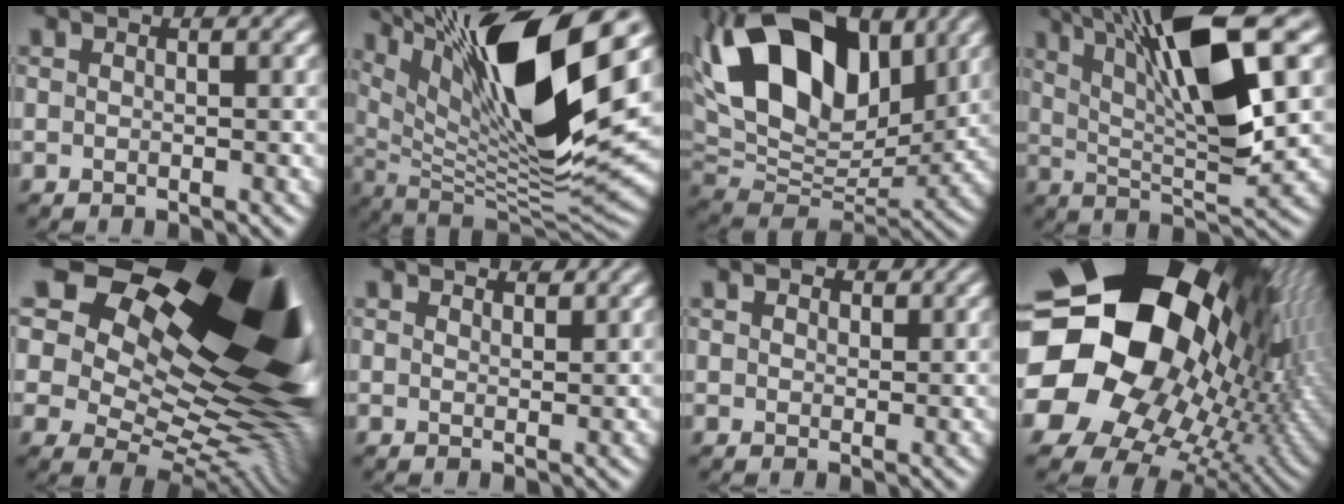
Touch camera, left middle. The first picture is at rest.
{"total": 15.4, "force": [6.9, 4.2, 13.2], "torque": [-0.232, -0.003, 0.121]}
{"total": 14.0, "force": [5.4, 8.8, 9.4], "torque": [-0.167, 0.023, 0.093]}
{"total": 11.3, "force": [4.9, 2.8, 9.8], "torque": [-0.173, 0.005, 0.084]}
{"total": 22.7, "force": [9.3, 14.4, 14.9], "torque": [-0.251, 0.047, 0.165]}
{"total": 1.2, "force": [1.2, 0.1, -0.2], "torque": [0.002, -0.003, 0.016]}
{"total": 1.1, "force": [0.8, 0.8, -0.1], "torque": [0.000, -0.002, 0.009]}
{"total": 24.1, "force": [4.4, 19.6, 13.3], "torque": [-0.258, -0.025, 0.054]}